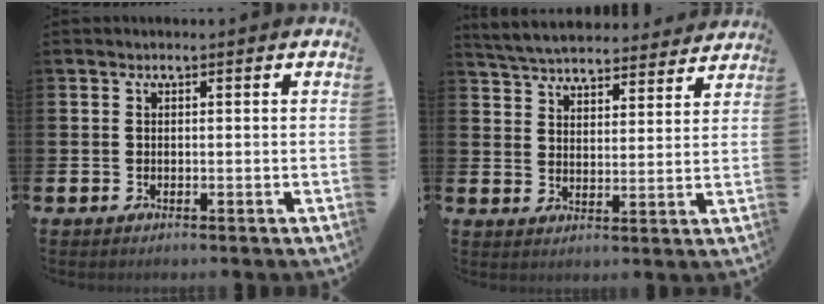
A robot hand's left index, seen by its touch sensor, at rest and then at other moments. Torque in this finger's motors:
{"motor_torque": [1.11, -1.02, 0.39, 0.13]}